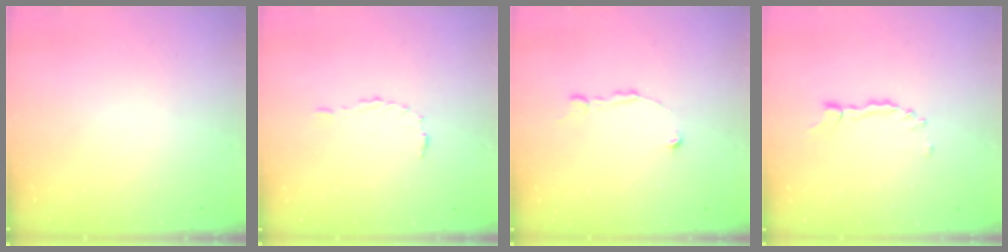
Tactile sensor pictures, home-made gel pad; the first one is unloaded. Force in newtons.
{"total": 3.1, "press": 3.1, "slide": 0.4}
{"total": 2.8, "press": 2.8, "slide": 0.1}
{"total": 1.4, "press": 1.4, "slide": 0.2}